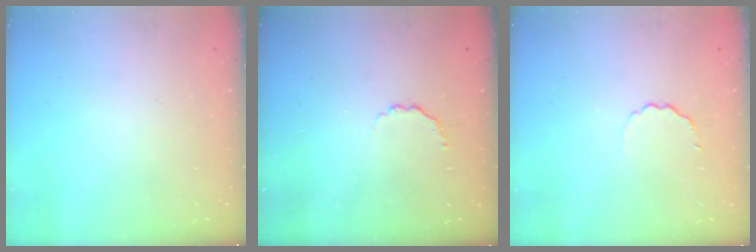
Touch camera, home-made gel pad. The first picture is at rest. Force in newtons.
{"total": 4.0, "press": 3.8, "slide": 1.2}
{"total": 2.7, "press": 2.5, "slide": 0.9}